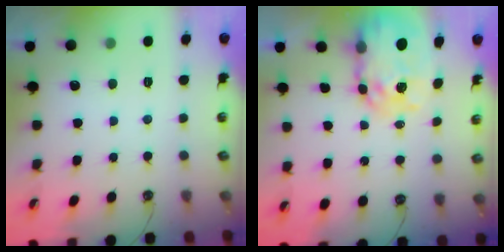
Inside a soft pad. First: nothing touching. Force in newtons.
{"total": 10.6, "press": 10.5, "slide": 0.9}